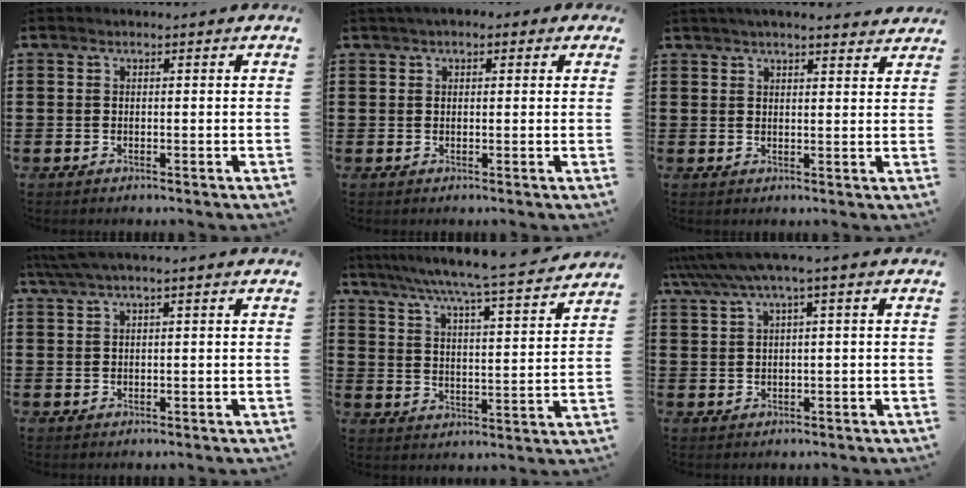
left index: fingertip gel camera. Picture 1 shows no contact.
{"total": 1.8, "force": [1.0, 1.0, 1.1], "torque": [-0.025, 0.008, 0.017]}
{"total": 3.0, "force": [2.8, 0.0, 0.9], "torque": [-0.026, -0.003, 0.052]}
{"total": 1.9, "force": [0.7, 0.0, 1.8], "torque": [-0.040, -0.005, 0.011]}
{"total": 6.2, "force": [5.5, -1.1, 2.6], "torque": [-0.073, -0.047, 0.085]}
{"total": 3.8, "force": [1.3, -0.1, 3.6], "torque": [-0.070, -0.006, 0.021]}